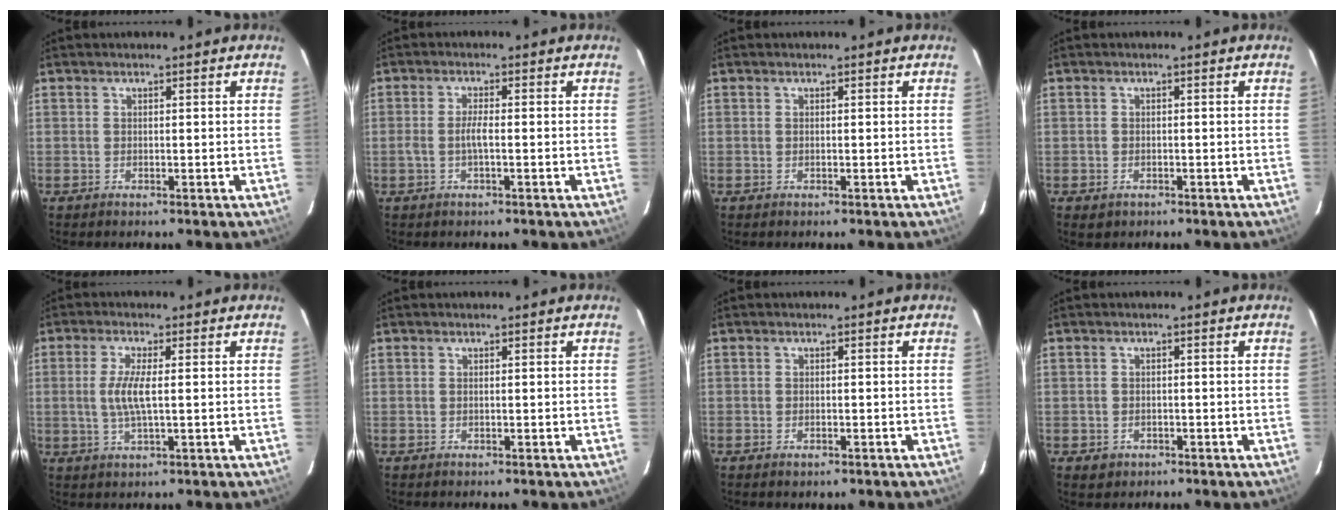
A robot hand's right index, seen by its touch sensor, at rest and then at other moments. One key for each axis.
{"total": 2.4, "fx": -0.7, "fy": 0.1, "fz": 2.3, "tx": -0.047, "ty": 0.001, "tz": -0.013}
{"total": 0.0}
{"total": 2.0, "fx": -1.0, "fy": 1.7, "fz": 0.7, "tx": -0.014, "ty": -0.002, "tz": -0.013}
{"total": 5.4, "fx": 0.1, "fy": 1.1, "fz": 5.2, "tx": -0.105, "ty": -0.002, "tz": 0.002}
{"total": 0.0}
{"total": 1.4, "fx": -0.8, "fy": 0.9, "fz": 0.7, "tx": -0.012, "ty": -0.003, "tz": -0.013}
{"total": 2.5, "fx": -1.1, "fy": 2.2, "fz": 0.7, "tx": -0.017, "ty": 0.000, "tz": -0.012}